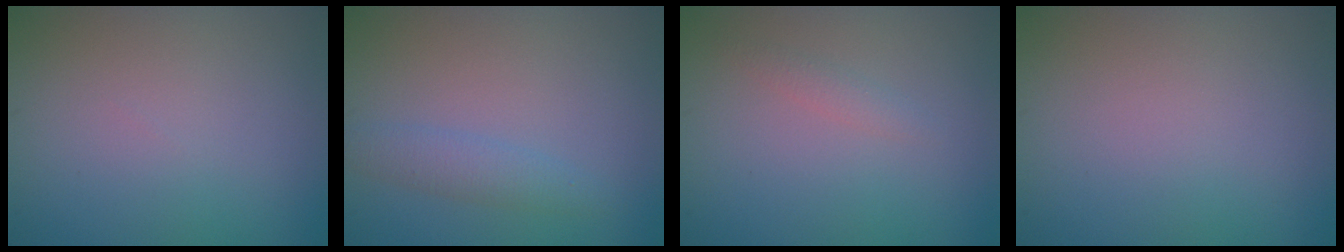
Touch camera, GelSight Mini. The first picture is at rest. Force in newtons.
{"total": 2.0, "press": 2.0, "slide": 0.2}
{"total": 0.9, "press": 0.9, "slide": 0.1}
{"total": 0.0}